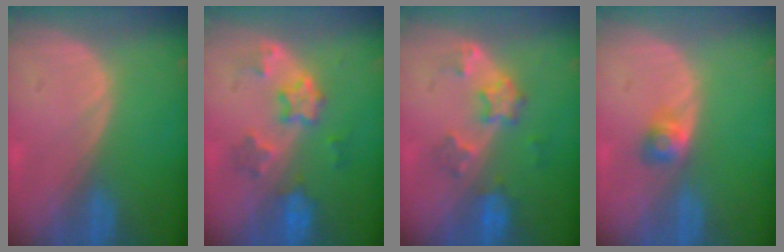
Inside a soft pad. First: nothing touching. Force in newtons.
{"total": 5.7, "press": 5.7, "slide": 0.4}
{"total": 5.9, "press": 5.4, "slide": 2.4}
{"total": 2.6, "press": 2.4, "slide": 1.0}